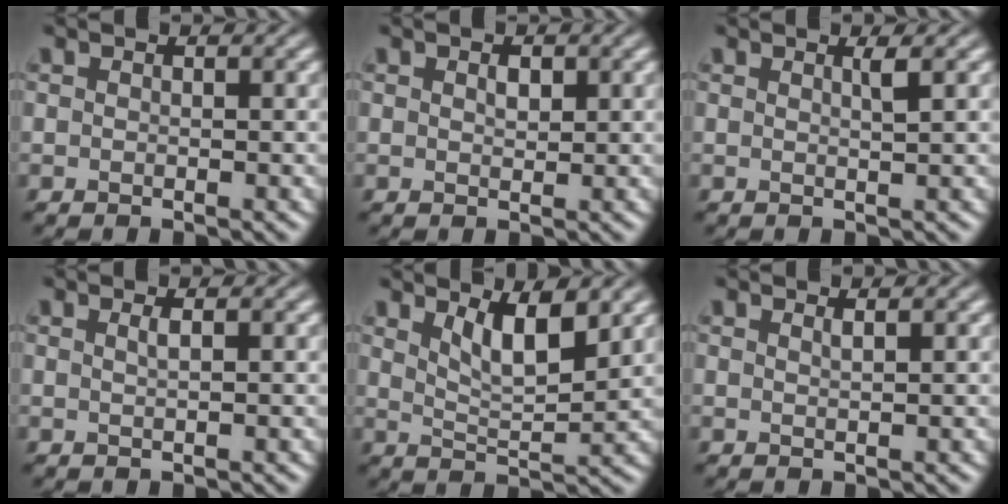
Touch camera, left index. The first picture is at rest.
{"total": 1.1, "force": [0.5, 0.6, 0.8], "torque": [-0.014, 0.000, 0.009]}
{"total": 1.1, "force": [0.5, 0.2, 1.0], "torque": [-0.011, -0.001, 0.006]}
{"total": 1.0, "force": [0.4, 0.3, 0.8], "torque": [-0.009, 0.003, 0.004]}
{"total": 4.2, "force": [2.5, 1.1, 3.1], "torque": [-0.059, -0.008, 0.047]}
{"total": 0.8, "force": [0.5, 0.3, 0.5], "torque": [-0.001, 0.001, 0.008]}